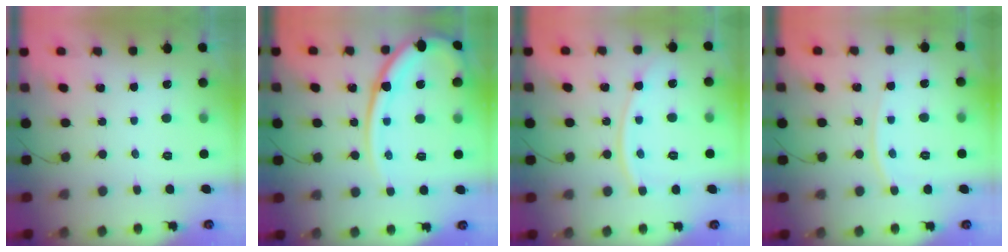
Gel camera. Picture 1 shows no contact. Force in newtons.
{"total": 16.6, "press": 16.5, "slide": 2.1}
{"total": 10.3, "press": 10.2, "slide": 1.3}
{"total": 6.6, "press": 6.5, "slide": 0.8}